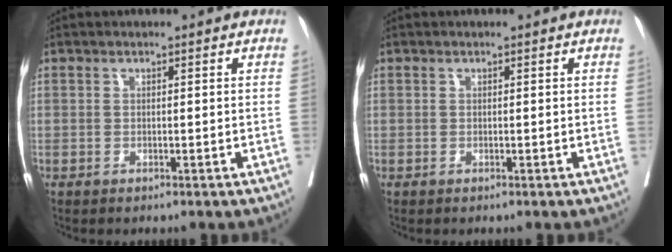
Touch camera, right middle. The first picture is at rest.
{"total": 0.0}